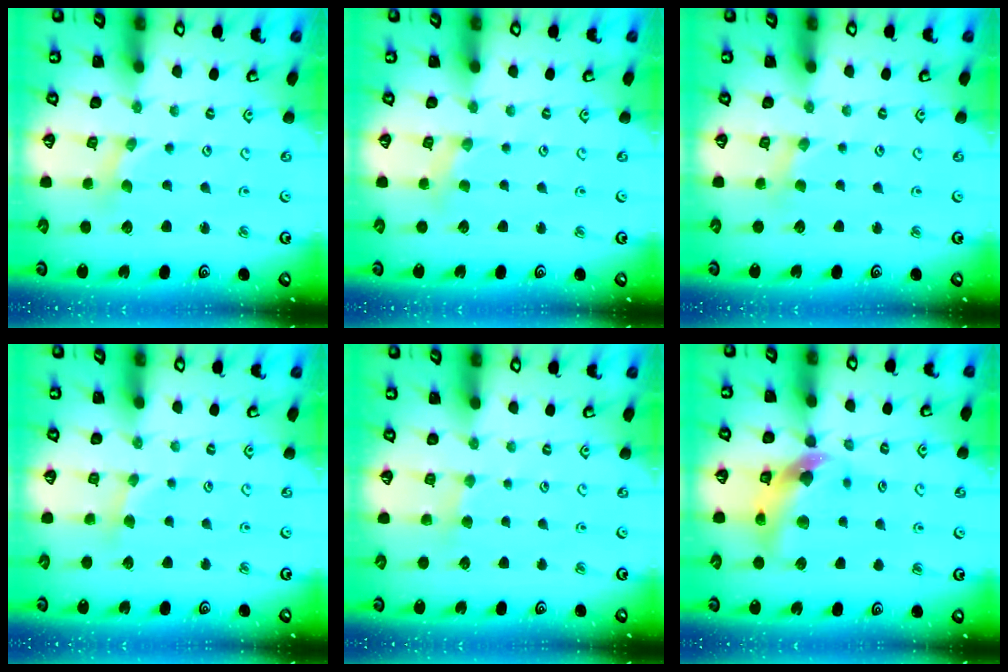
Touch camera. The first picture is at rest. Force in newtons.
{"total": 2.2, "press": 2.2, "slide": 0.4}
{"total": 1.6, "press": 1.5, "slide": 0.3}
{"total": 2.1, "press": 2.0, "slide": 0.4}
{"total": 2.4, "press": 2.4, "slide": 0.4}
{"total": 10.2, "press": 10.1, "slide": 1.6}